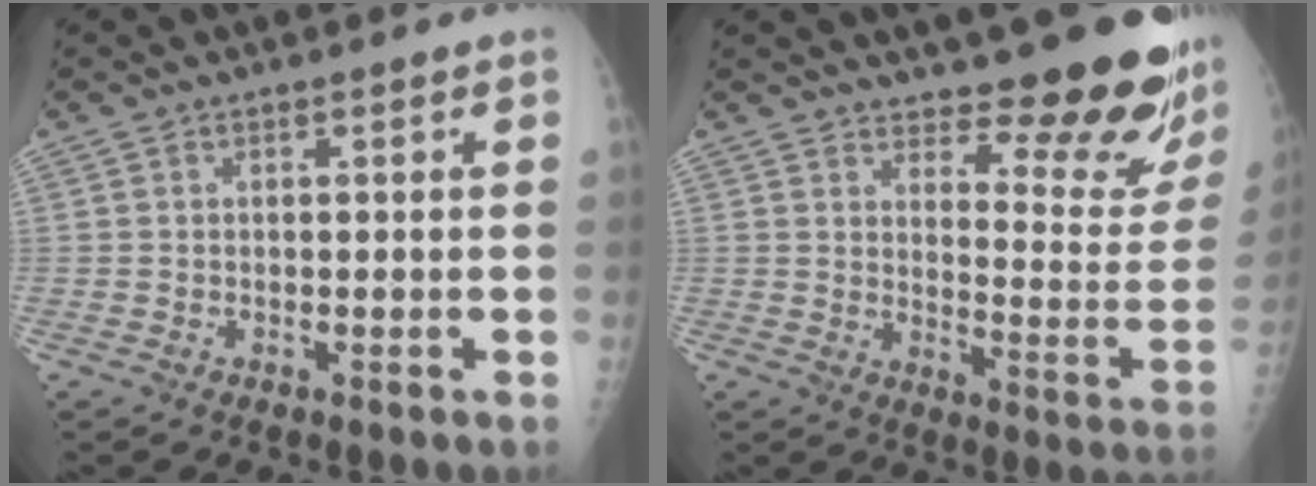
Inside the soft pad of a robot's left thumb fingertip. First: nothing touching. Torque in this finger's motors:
{"motor_torque": [0.36, 0.40, -0.12, -0.29, 0.17]}